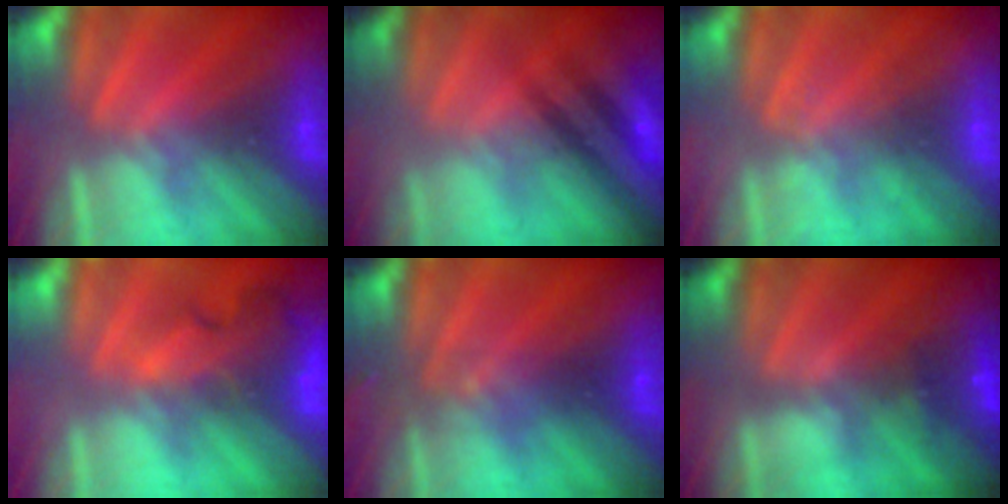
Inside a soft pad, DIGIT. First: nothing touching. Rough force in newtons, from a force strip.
{"total": 2.8}
{"total": 1.9}
{"total": 7.7}
{"total": 2.9}
{"total": 3.9}